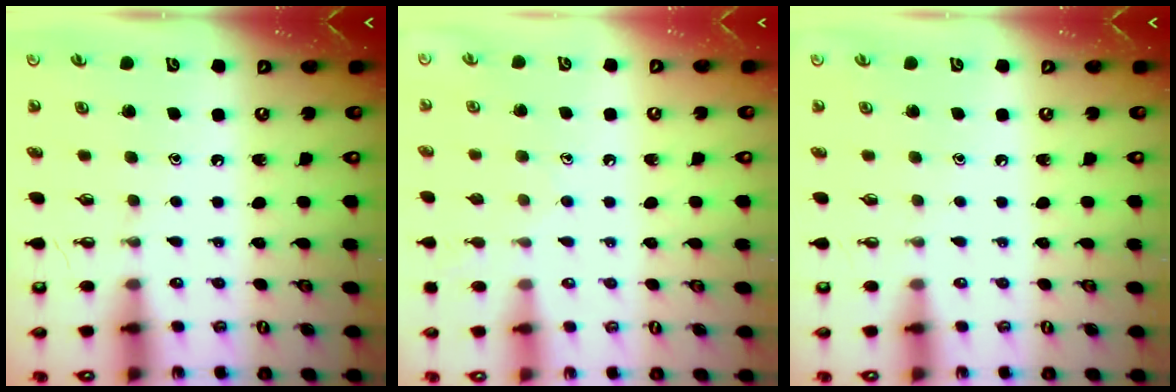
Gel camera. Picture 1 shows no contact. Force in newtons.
{"total": 7.2, "press": 7.2, "slide": 0.6}
{"total": 0.0}